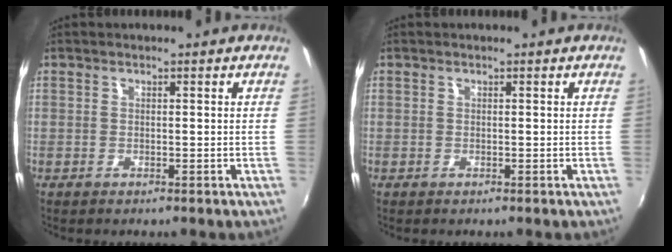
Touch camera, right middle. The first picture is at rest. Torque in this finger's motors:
{"motor_torque": [0.00, 0.00, -0.01, 0.00]}